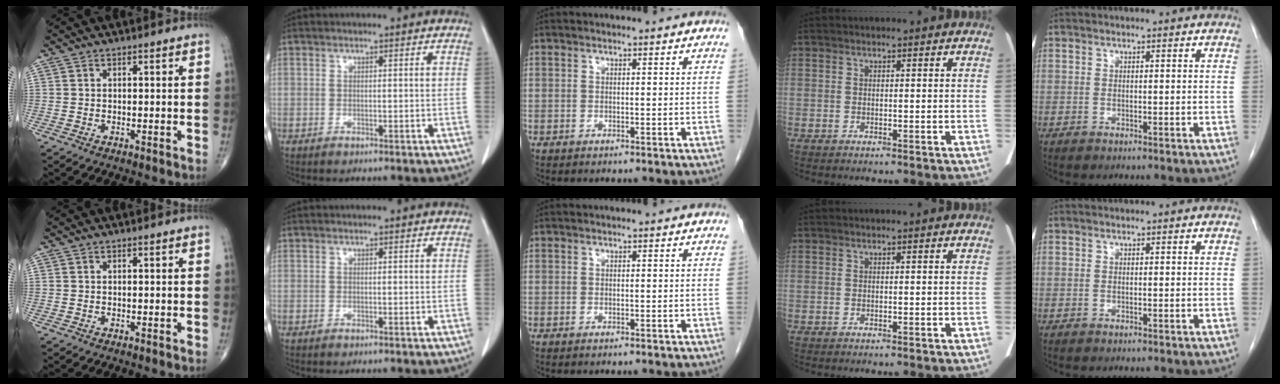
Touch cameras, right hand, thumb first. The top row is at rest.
{}